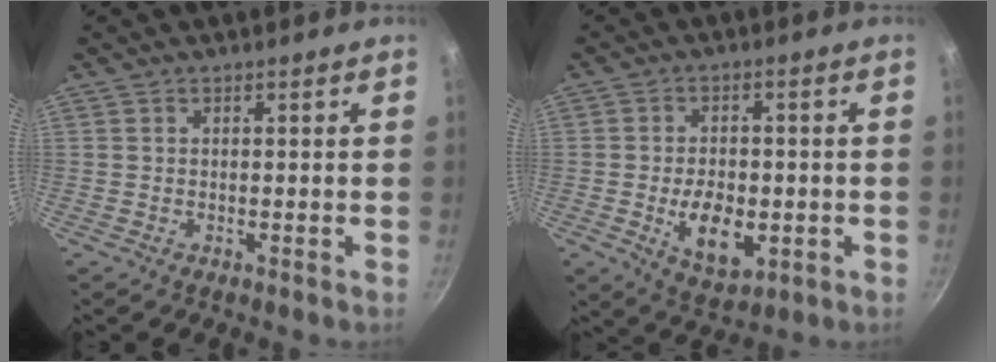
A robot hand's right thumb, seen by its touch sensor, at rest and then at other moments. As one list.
[{"total": 10.1, "force": [-2.1, 6.0, 7.8], "torque": [-0.107, -0.001, -0.024]}]